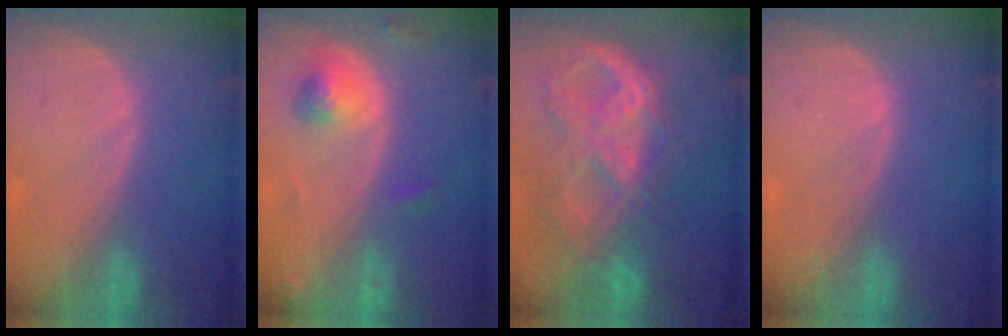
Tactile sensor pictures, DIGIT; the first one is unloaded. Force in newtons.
{"total": 4.5, "press": 4.5, "slide": 0.6}
{"total": 10.5, "press": 8.9, "slide": 5.7}
{"total": 0.0}